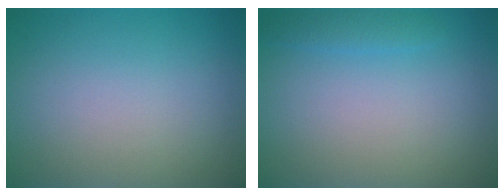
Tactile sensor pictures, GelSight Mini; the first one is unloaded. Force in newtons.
{"total": 1.2, "press": 1.2, "slide": 0.1}